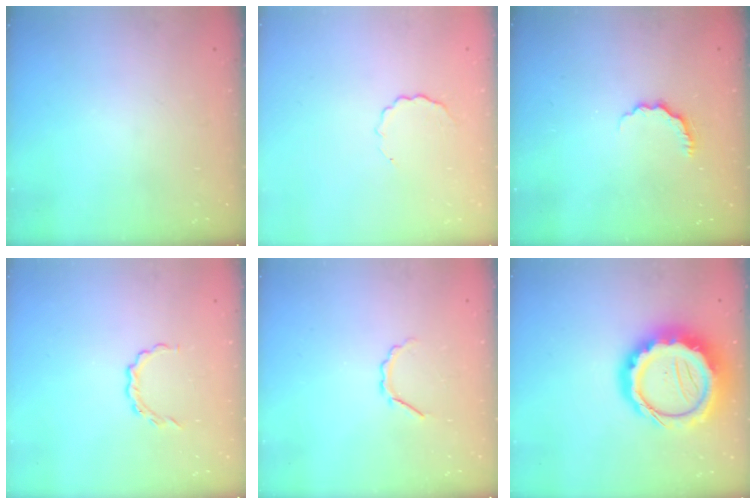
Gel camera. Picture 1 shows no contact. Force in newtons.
{"total": 3.9, "press": 3.8, "slide": 0.9}
{"total": 3.3, "press": 3.2, "slide": 0.7}
{"total": 3.9, "press": 3.7, "slide": 1.2}
{"total": 2.8, "press": 2.7, "slide": 0.8}
{"total": 18.9, "press": 18.5, "slide": 4.1}